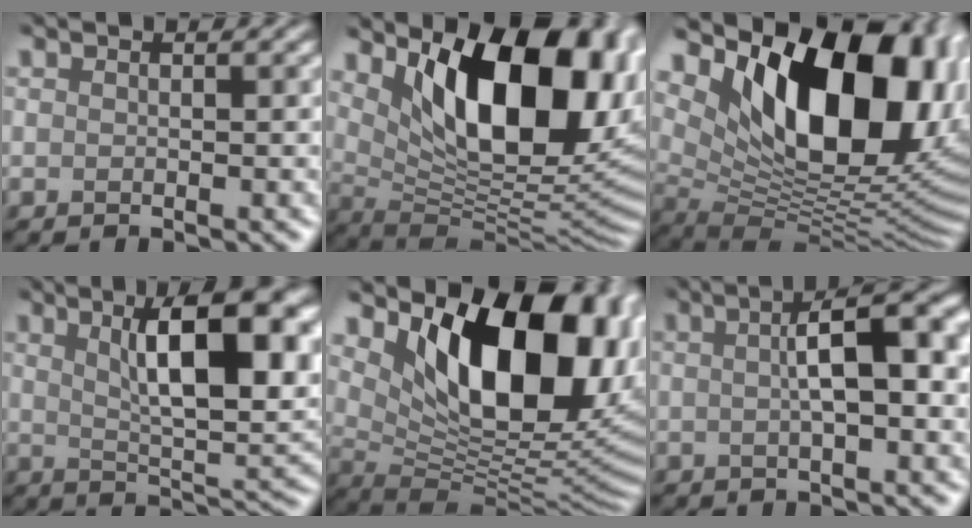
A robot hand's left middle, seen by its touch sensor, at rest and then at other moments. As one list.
[{"total": 12.6, "force": [5.3, 5.4, 10.0], "torque": [-0.137, -0.002, 0.099]}, {"total": 14.8, "force": [6.9, 7.5, 10.8], "torque": [-0.157, 0.001, 0.125]}, {"total": 9.7, "force": [3.3, 2.2, 8.9], "torque": [-0.129, 0.009, 0.067]}, {"total": 12.3, "force": [5.5, 6.2, 9.1], "torque": [-0.129, -0.011, 0.110]}, {"total": 6.2, "force": [1.0, 1.2, 6.0], "torque": [-0.084, 0.021, 0.023]}]